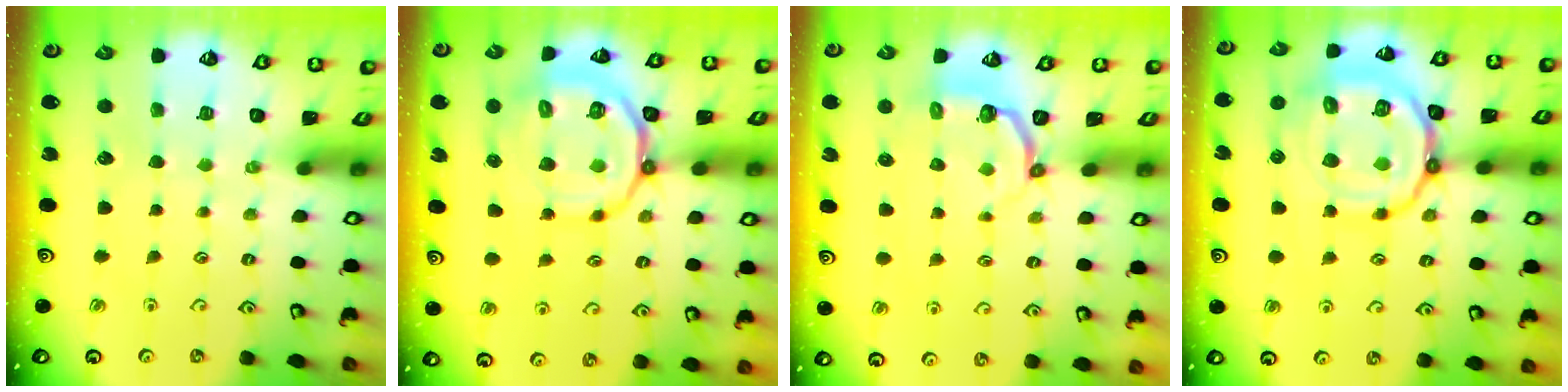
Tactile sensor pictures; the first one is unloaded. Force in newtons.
{"total": 16.7, "press": 16.5, "slide": 2.6}
{"total": 3.6, "press": 2.6, "slide": 2.5}
{"total": 20.5, "press": 20.4, "slide": 2.3}